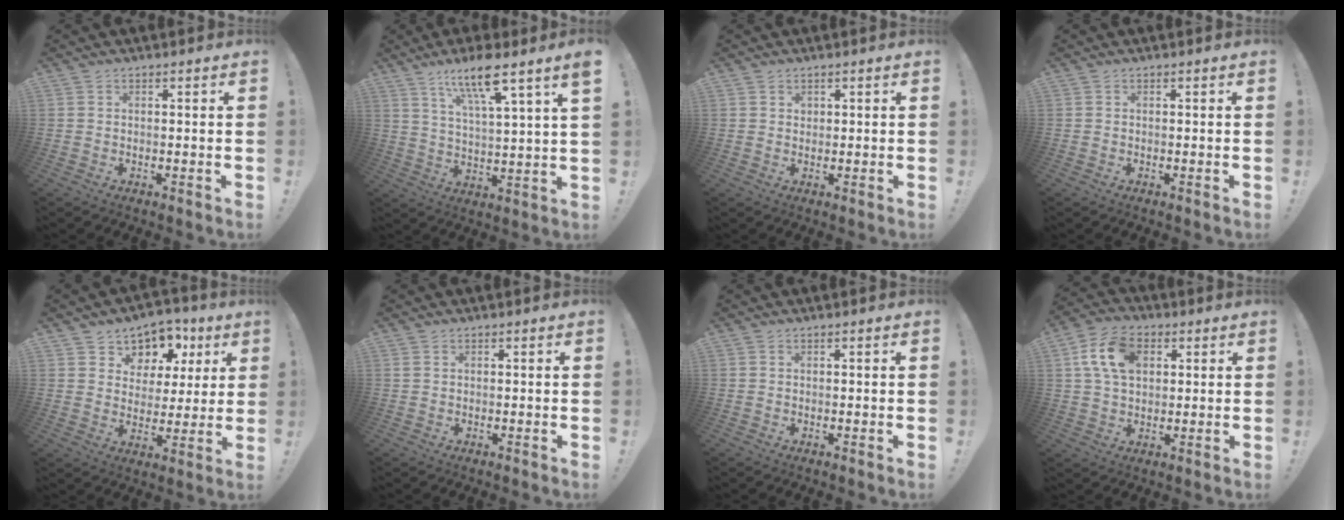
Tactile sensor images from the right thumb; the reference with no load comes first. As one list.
[{"total": 11.8, "force": [8.0, 0.7, 8.7], "torque": [-0.150, -0.039, 0.124]}, {"total": 1.3, "force": [0.7, 1.1, 0.2], "torque": [0.011, -0.005, 0.009]}, {"total": 0.0}, {"total": 8.5, "force": [4.7, 6.7, 2.3], "torque": [-0.032, -0.037, 0.089]}, {"total": 0.7, "force": [0.4, 0.3, 0.4], "torque": [-0.009, 0.002, 0.008]}, {"total": 0.0}, {"total": 12.6, "force": [3.8, 8.5, 8.5], "torque": [-0.156, 0.010, 0.073]}]